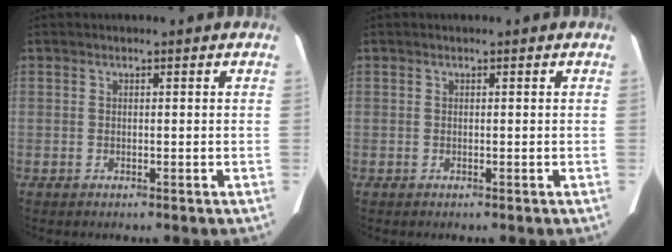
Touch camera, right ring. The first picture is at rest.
{"total": 0.0}